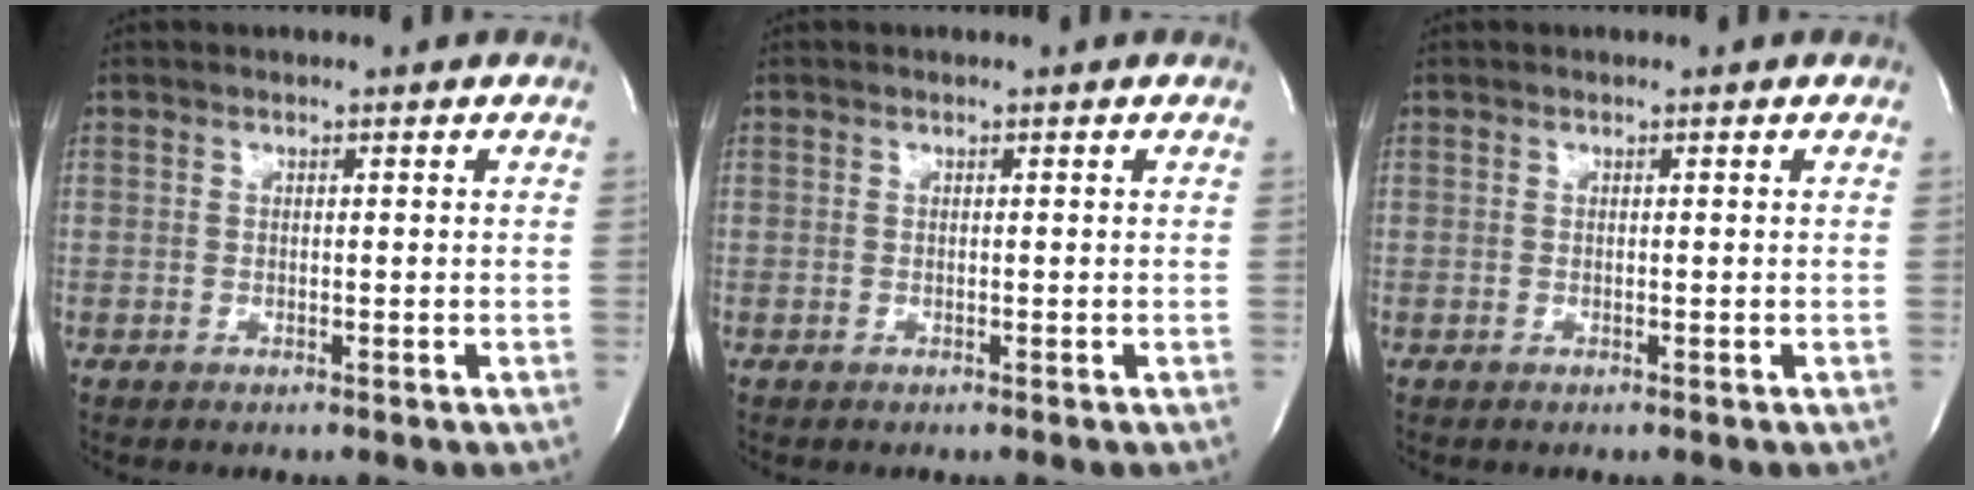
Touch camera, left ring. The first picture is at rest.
{"total": 0.0}
{"total": 0.0}